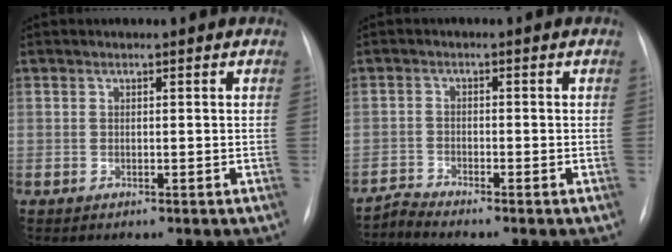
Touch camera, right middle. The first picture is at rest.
{"total": 2.4, "force": [-2.0, -1.0, -0.7], "torque": [0.012, -0.017, -0.044]}